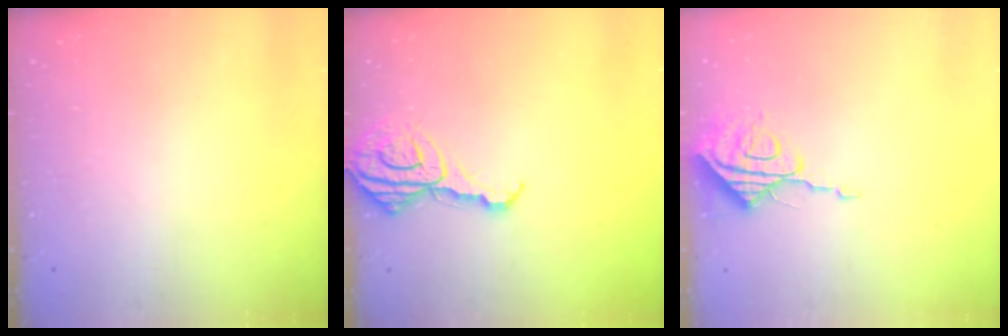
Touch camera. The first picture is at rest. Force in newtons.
{"total": 11.1, "press": 11.1, "slide": 1.2}
{"total": 8.7, "press": 8.7, "slide": 0.2}